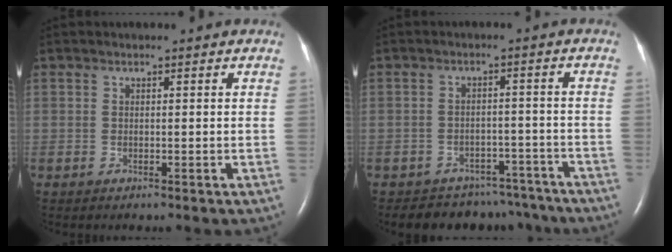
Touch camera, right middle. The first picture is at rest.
{"total": 9.9, "force": [-8.8, 4.6, 0.3], "torque": [0.005, 0.028, -0.101]}